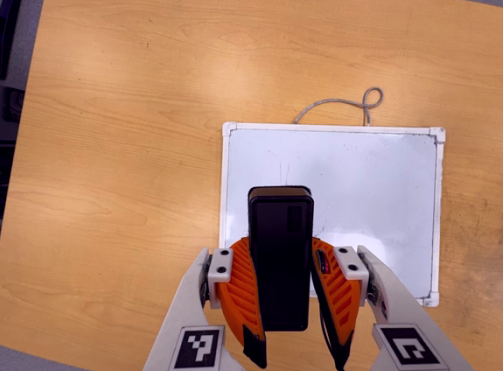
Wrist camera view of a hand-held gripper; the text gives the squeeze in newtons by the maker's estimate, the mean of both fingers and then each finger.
{"total": 8.1, "left": 6.3, "right": 9.9}